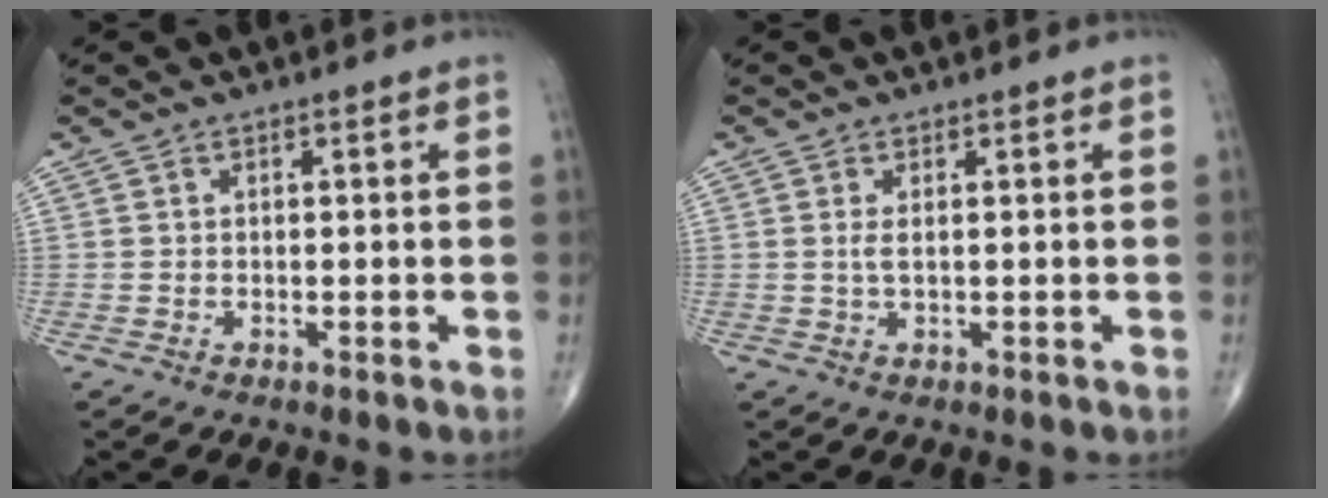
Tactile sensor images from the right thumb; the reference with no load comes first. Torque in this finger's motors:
{"motor_torque": [-0.59, 0.32, -0.02, -0.28, 0.00]}